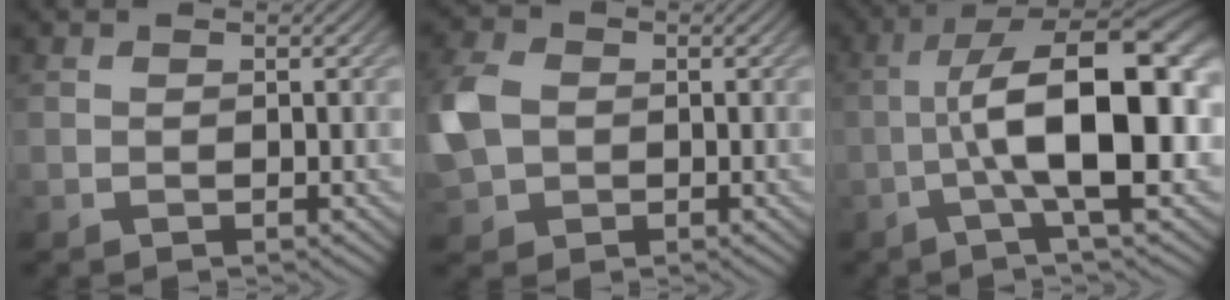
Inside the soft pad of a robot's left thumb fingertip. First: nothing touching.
{"total": 6.9, "force": [0.0, 5.4, 4.3], "torque": [-0.130, -0.001, -0.007]}
{"total": 13.6, "force": [-1.3, 4.0, 13.0], "torque": [-0.211, 0.016, -0.025]}